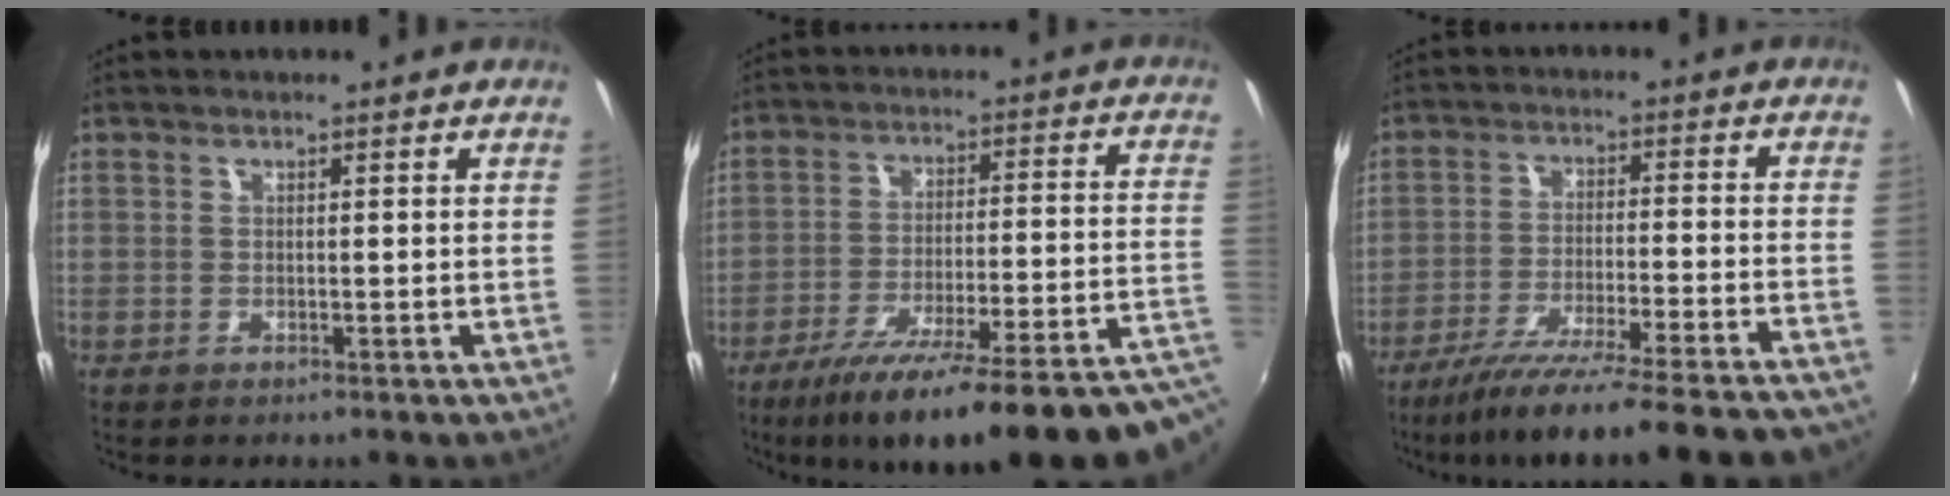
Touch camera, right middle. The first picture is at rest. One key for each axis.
{"total": 24.6, "fx": -16.6, "fy": 2.5, "fz": 18.1, "tx": -0.251, "ty": -0.047, "tz": -0.226}
{"total": 23.1, "fx": -20.4, "fy": 1.0, "fz": 10.9, "tx": -0.188, "ty": -0.058, "tz": -0.292}